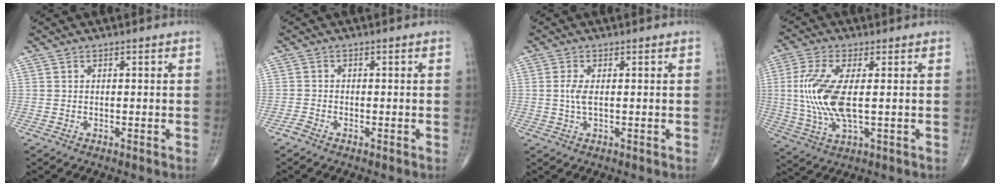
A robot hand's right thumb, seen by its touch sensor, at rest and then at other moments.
{"total": 1.3, "force": [-1.0, 0.4, 0.6], "torque": [-0.018, 0.000, -0.024]}
{"total": 2.6, "force": [0.1, 0.9, 2.4], "torque": [-0.062, -0.001, 0.003]}
{"total": 12.3, "force": [0.6, 4.5, 11.4], "torque": [-0.268, -0.008, 0.014]}